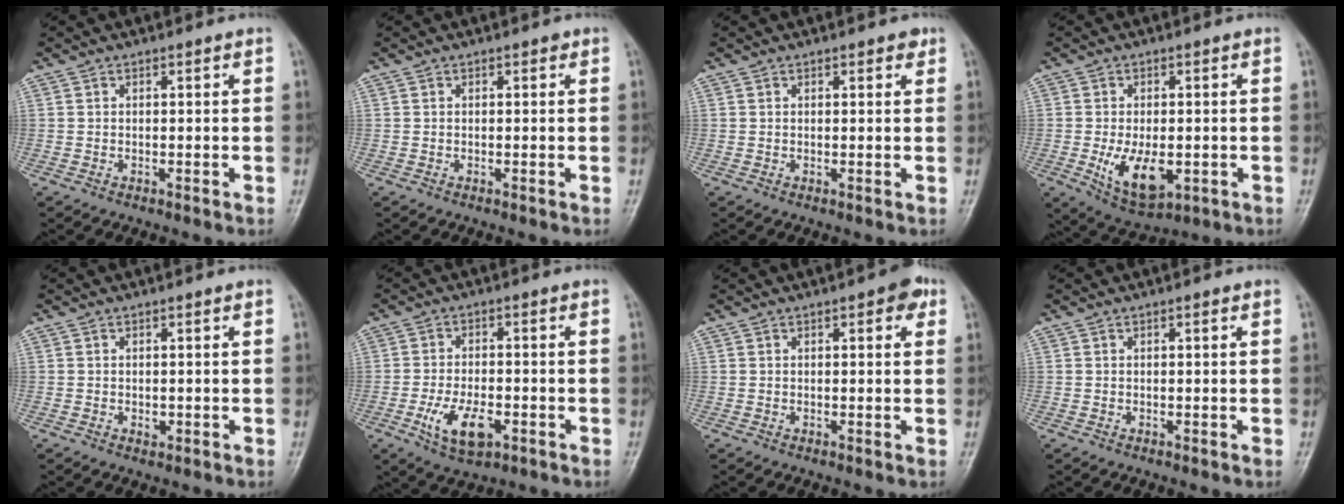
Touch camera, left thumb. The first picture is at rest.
{"total": 0.5, "force": [0.3, 0.3, 0.4], "torque": [-0.001, 0.000, -0.001]}
{"total": 1.5, "force": [1.0, 0.7, 1.0], "torque": [-0.004, -0.002, 0.009]}
{"total": 9.3, "force": [-1.9, 5.0, 7.6], "torque": [-0.120, -0.013, -0.020]}
{"total": 1.2, "force": [-0.1, 0.9, 0.9], "torque": [-0.006, -0.001, 0.001]}
{"total": 8.1, "force": [-3.0, 4.1, 6.3], "torque": [-0.114, 0.005, -0.048]}
{"total": 3.6, "force": [1.6, 1.4, 2.9], "torque": [-0.027, 0.000, 0.013]}
{"total": 0.7, "force": [0.3, 0.1, 0.6], "torque": [-0.010, 0.001, 0.003]}